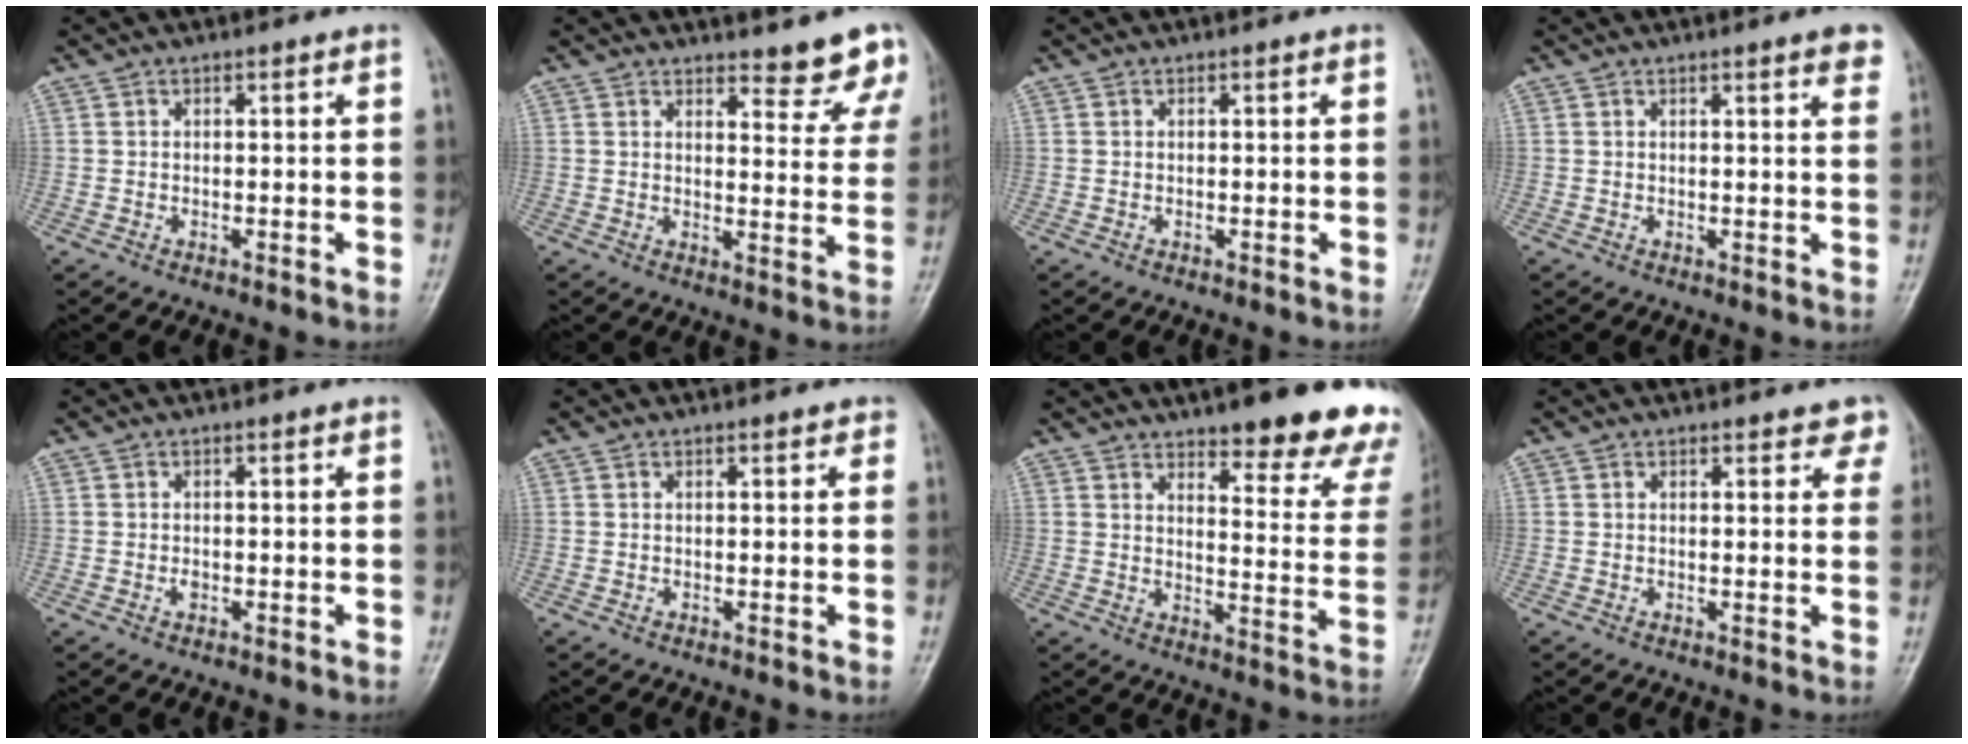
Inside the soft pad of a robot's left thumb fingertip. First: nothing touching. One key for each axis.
{"total": 7.2, "fx": 6.4, "fy": 2.2, "fz": 2.5, "tx": 0.008, "ty": -0.038, "tz": 0.056}
{"total": 0.0}
{"total": 3.9, "fx": 2.6, "fy": 0.5, "fz": 2.9, "tx": -0.024, "ty": -0.005, "tz": 0.026}
{"total": 0.9, "fx": -0.2, "fy": 0.6, "fz": 0.7, "tx": -0.009, "ty": 0.001, "tz": -0.003}
{"total": 1.2, "fx": 0.8, "fy": 0.6, "fz": 0.7, "tx": -0.004, "ty": -0.001, "tz": 0.006}
{"total": 20.5, "fx": 15.1, "fy": 5.5, "fz": 12.8, "tx": -0.122, "ty": -0.083, "tz": 0.181}
{"total": 4.8, "fx": 3.8, "fy": 2.0, "fz": 2.2, "tx": 0.010, "ty": -0.012, "tz": 0.033}